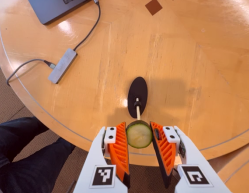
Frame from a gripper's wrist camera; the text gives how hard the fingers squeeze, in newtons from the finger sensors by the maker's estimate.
{"total": 7.7, "left": 7.3, "right": 8.1}